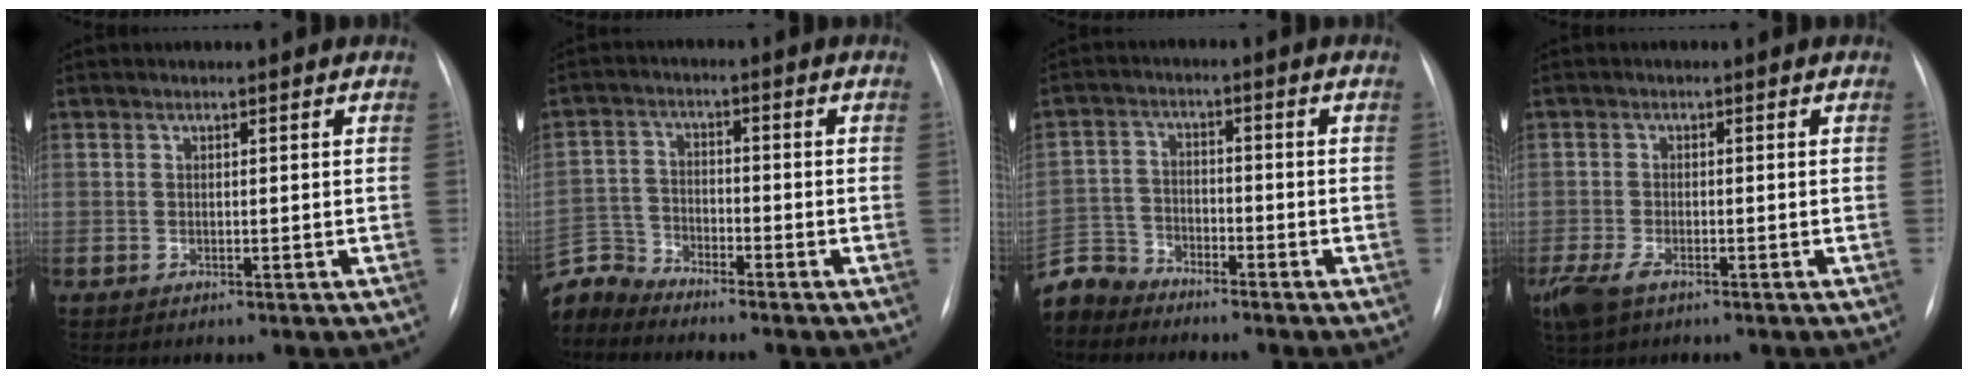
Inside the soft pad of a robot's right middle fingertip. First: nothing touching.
{"total": 6.6, "force": [-6.5, 0.7, -0.7], "torque": [0.010, 0.008, -0.133]}
{"total": 6.4, "force": [-6.1, 1.8, -0.5], "torque": [0.013, 0.001, -0.127]}
{"total": 5.0, "force": [-3.1, 2.3, 3.2], "torque": [-0.073, -0.010, -0.054]}